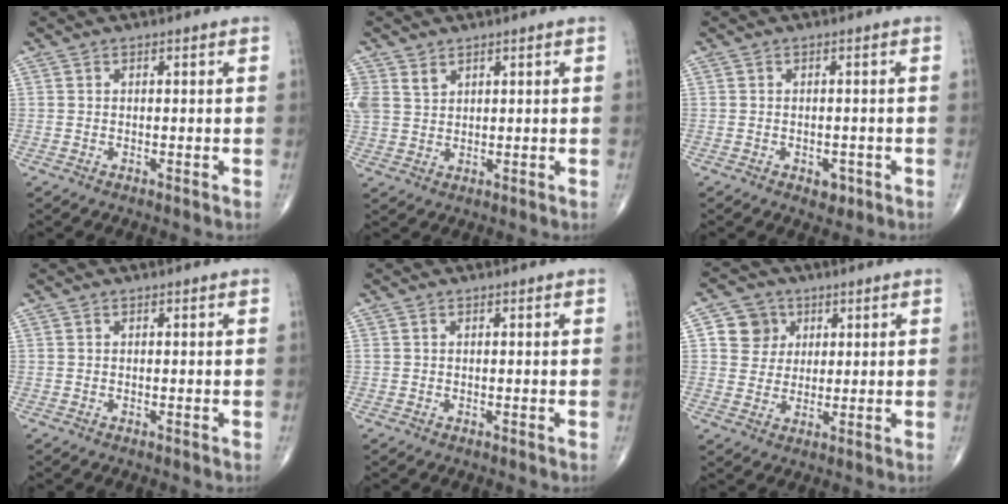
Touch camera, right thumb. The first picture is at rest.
{"total": 5.1, "force": [3.0, 3.6, 2.0], "torque": [-0.035, -0.005, 0.070]}
{"total": 2.5, "force": [-1.1, 1.6, 1.5], "torque": [-0.010, 0.002, -0.009]}
{"total": 0.0}
{"total": 0.0}
{"total": 6.6, "force": [2.1, 6.0, 1.5], "torque": [0.005, -0.003, 0.035]}